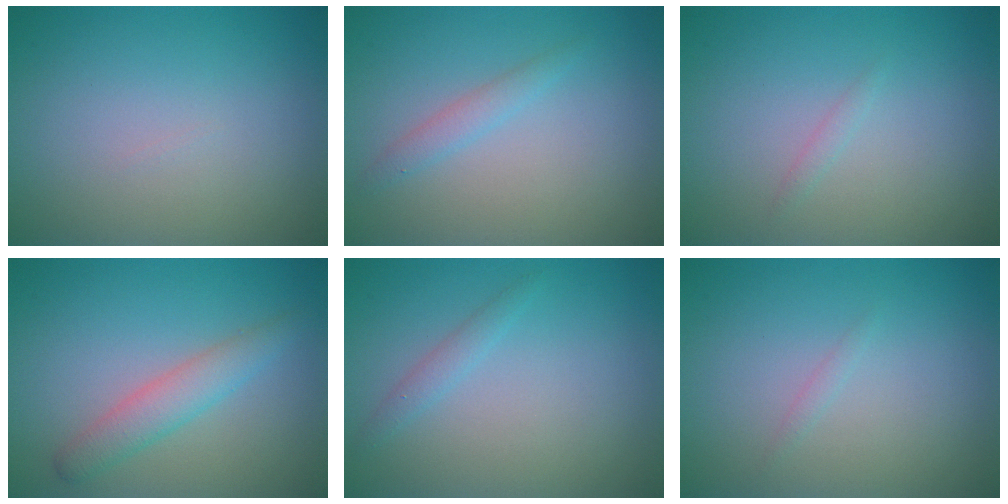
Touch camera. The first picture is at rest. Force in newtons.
{"total": 1.4, "press": 1.4, "slide": 0.1}
{"total": 0.6, "press": 0.6, "slide": 0.0}
{"total": 2.7, "press": 2.7, "slide": 0.0}
{"total": 1.1, "press": 1.1, "slide": 0.0}
{"total": 0.5, "press": 0.5, "slide": 0.0}